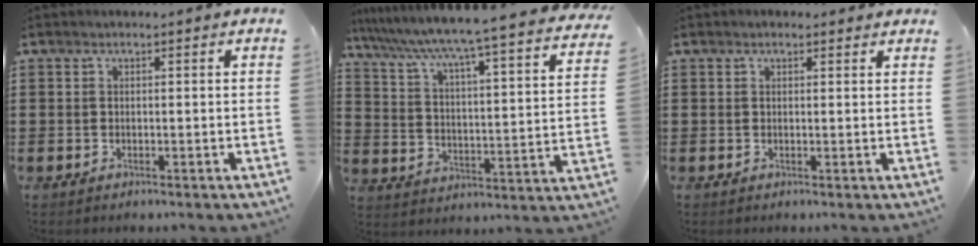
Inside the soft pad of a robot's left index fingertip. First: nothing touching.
{"total": 4.6, "force": [3.8, -1.0, 2.4], "torque": [-0.067, -0.052, 0.048]}
{"total": 1.0, "force": [0.8, 0.4, 0.2], "torque": [-0.006, 0.004, 0.016]}